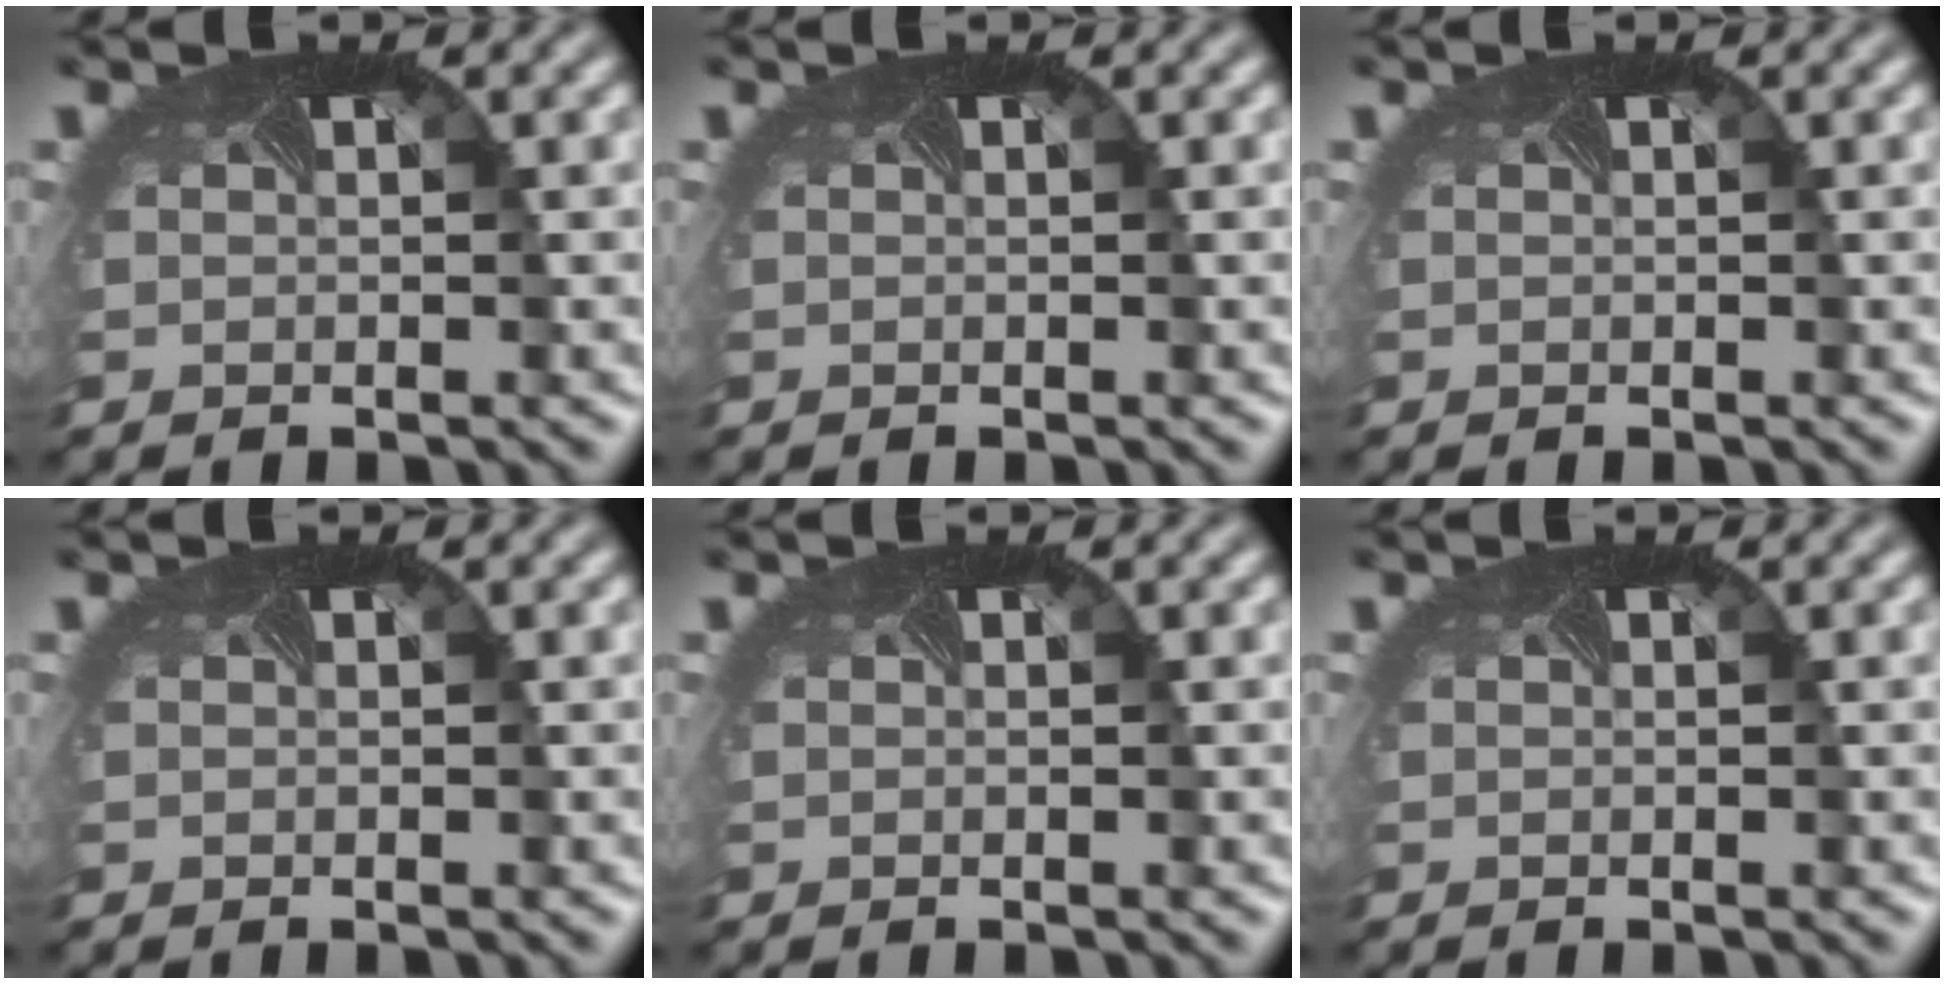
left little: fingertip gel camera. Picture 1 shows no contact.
{"total": 0.0}
{"total": 0.0}
{"total": 0.0}
{"total": 0.0}
{"total": 0.0}